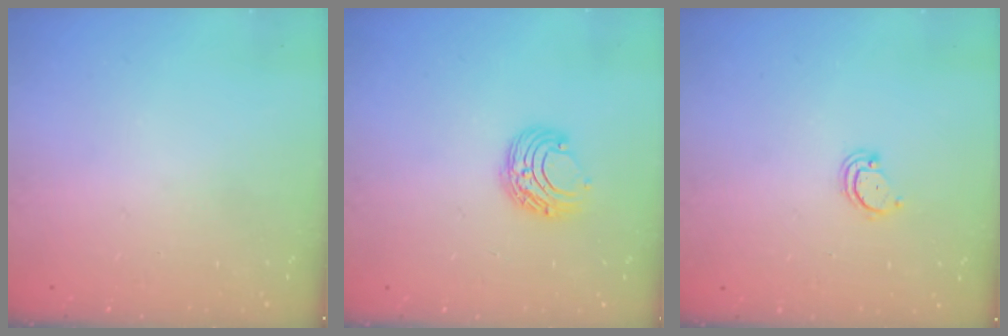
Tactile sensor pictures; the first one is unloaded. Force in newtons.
{"total": 7.6, "press": 7.6, "slide": 0.6}
{"total": 2.9, "press": 2.9, "slide": 0.2}